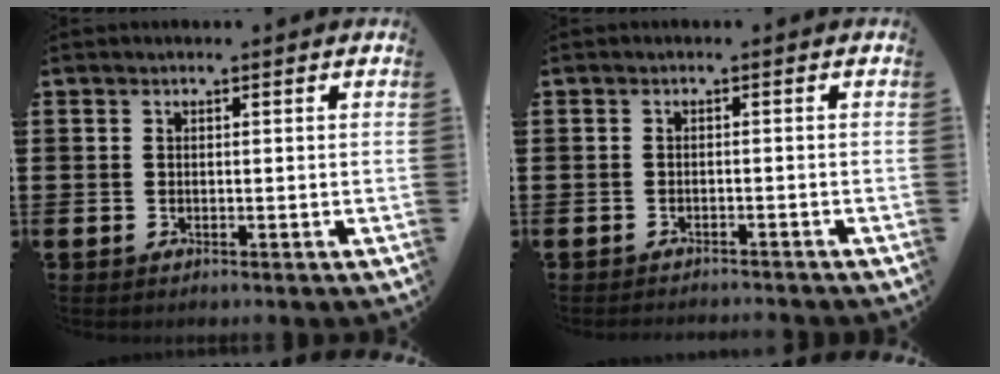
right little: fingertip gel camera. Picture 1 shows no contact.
{"total": 1.0, "force": [-1.0, -0.1, 0.0], "torque": [-0.002, 0.000, -0.021]}